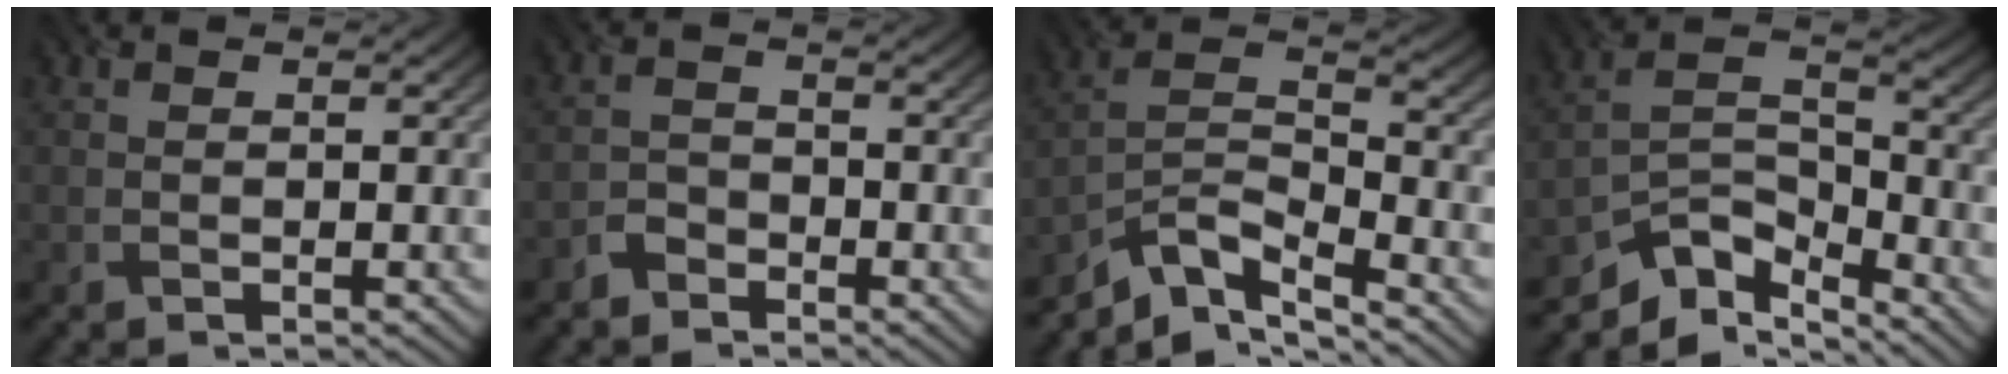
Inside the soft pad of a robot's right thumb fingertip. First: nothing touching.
{"total": 2.2, "force": [-1.8, 1.1, 0.4], "torque": [-0.004, 0.005, -0.043]}
{"total": 7.8, "force": [-6.1, 2.2, 4.3], "torque": [-0.076, -0.006, -0.130]}
{"total": 8.1, "force": [-6.6, 3.1, 3.7], "torque": [-0.060, -0.005, -0.138]}